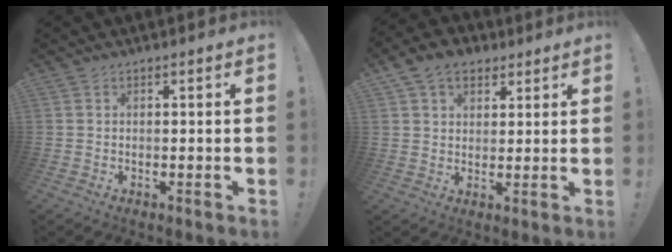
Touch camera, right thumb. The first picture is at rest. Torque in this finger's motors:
{"motor_torque": [-0.49, 1.03, 0.34, 0.28, 0.03]}